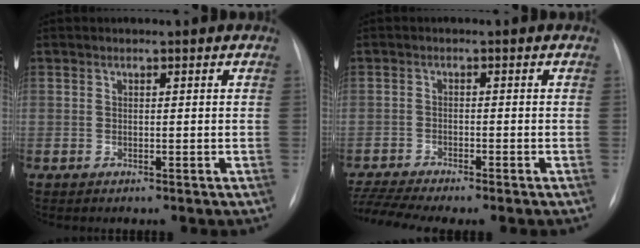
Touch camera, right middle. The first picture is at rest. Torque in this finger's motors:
{"motor_torque": [1.03, -1.11, 0.13, 0.04]}